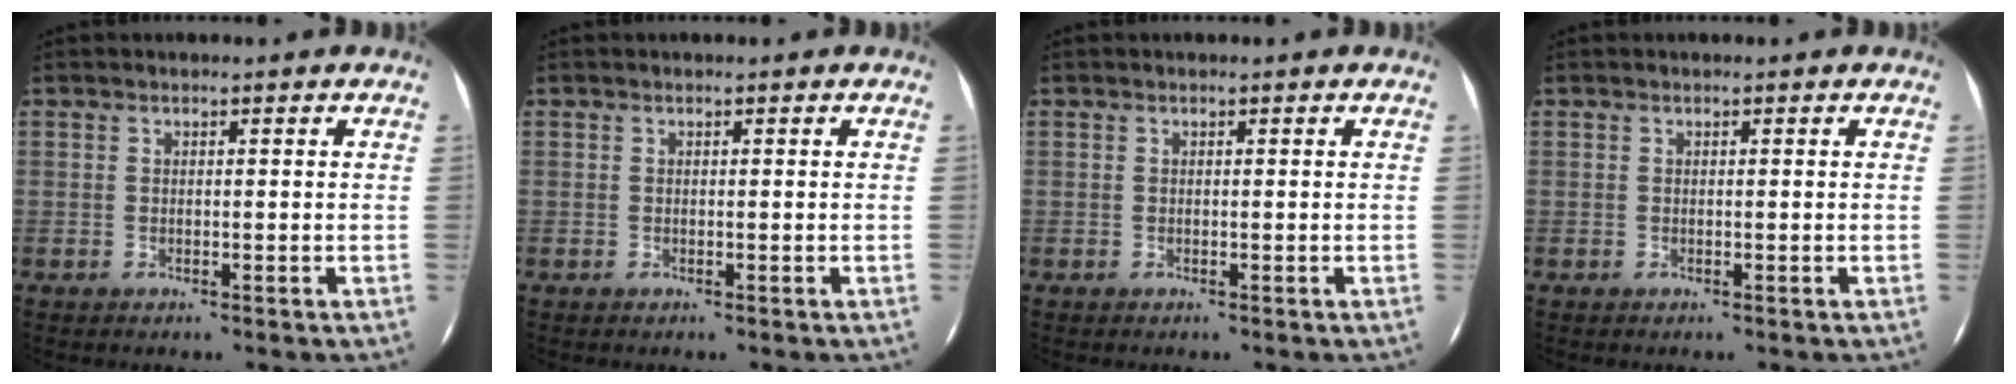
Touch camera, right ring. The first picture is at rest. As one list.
[{"total": 0.0}, {"total": 0.0}, {"total": 0.0}]